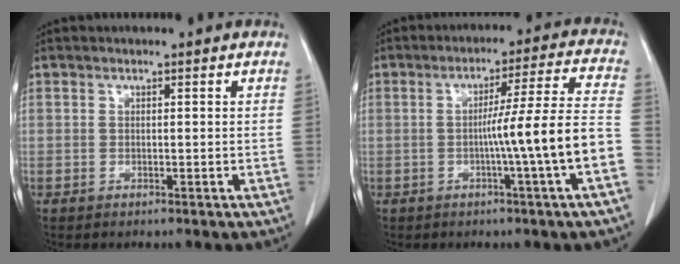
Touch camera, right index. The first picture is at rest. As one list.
[{"total": 11.6, "force": [-3.2, -2.1, 11.0], "torque": [-0.164, 0.007, -0.047]}]